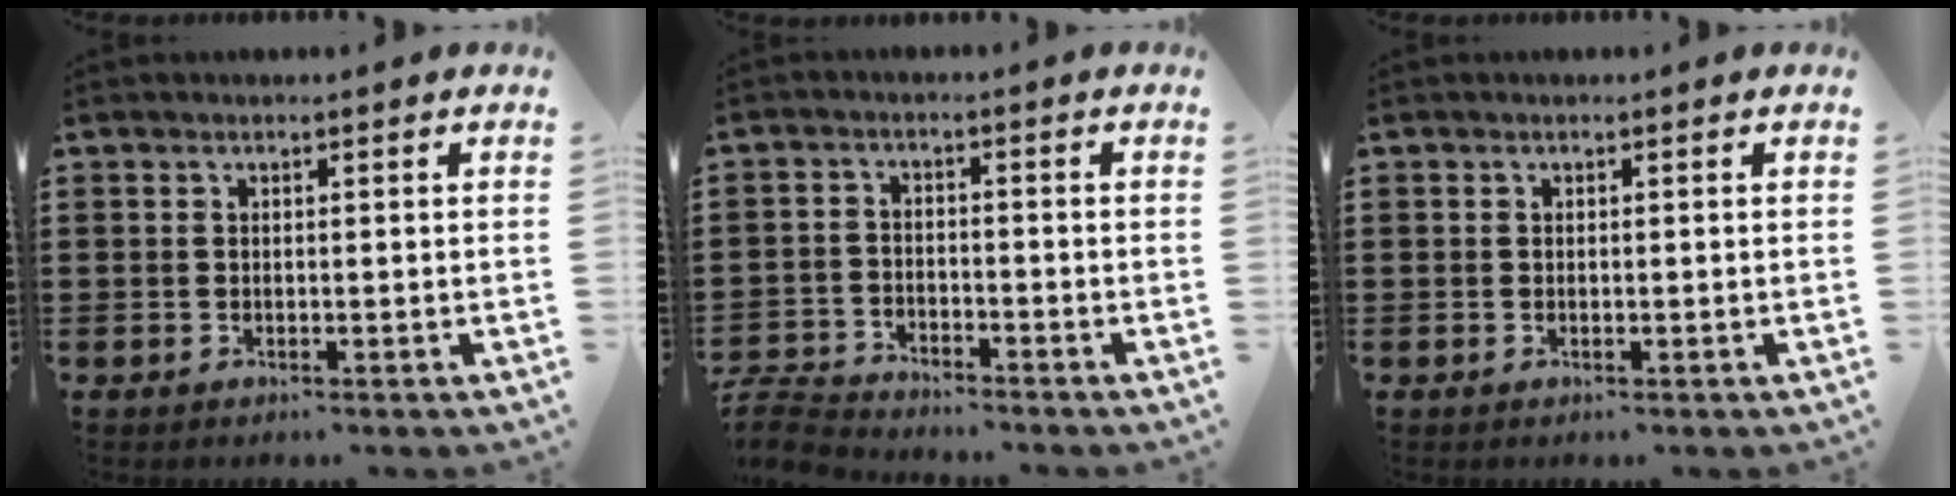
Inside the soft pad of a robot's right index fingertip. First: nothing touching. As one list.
[{"total": 4.4, "force": [-4.3, 0.5, 0.3], "torque": [-0.023, -0.002, -0.094]}, {"total": 0.0}]